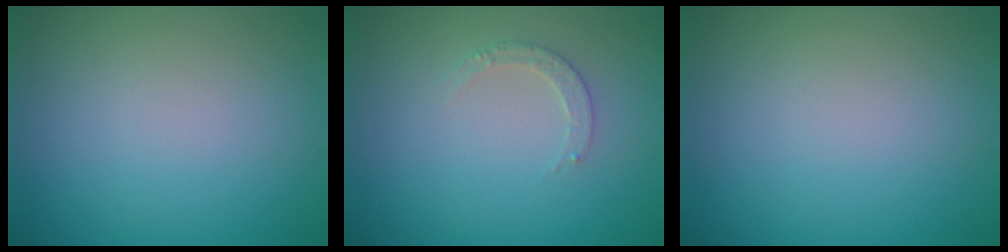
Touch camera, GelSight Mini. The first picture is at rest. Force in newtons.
{"total": 1.5, "press": 1.5, "slide": 0.2}
{"total": 0.0}